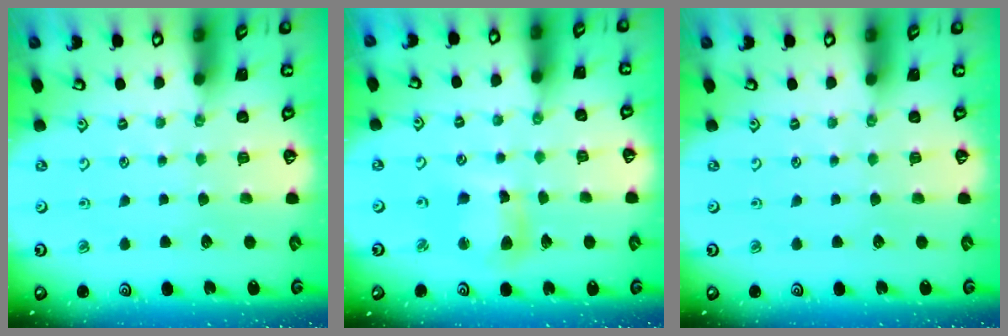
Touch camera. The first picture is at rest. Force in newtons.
{"total": 8.4, "press": 8.3, "slide": 1.3}
{"total": 0.0}